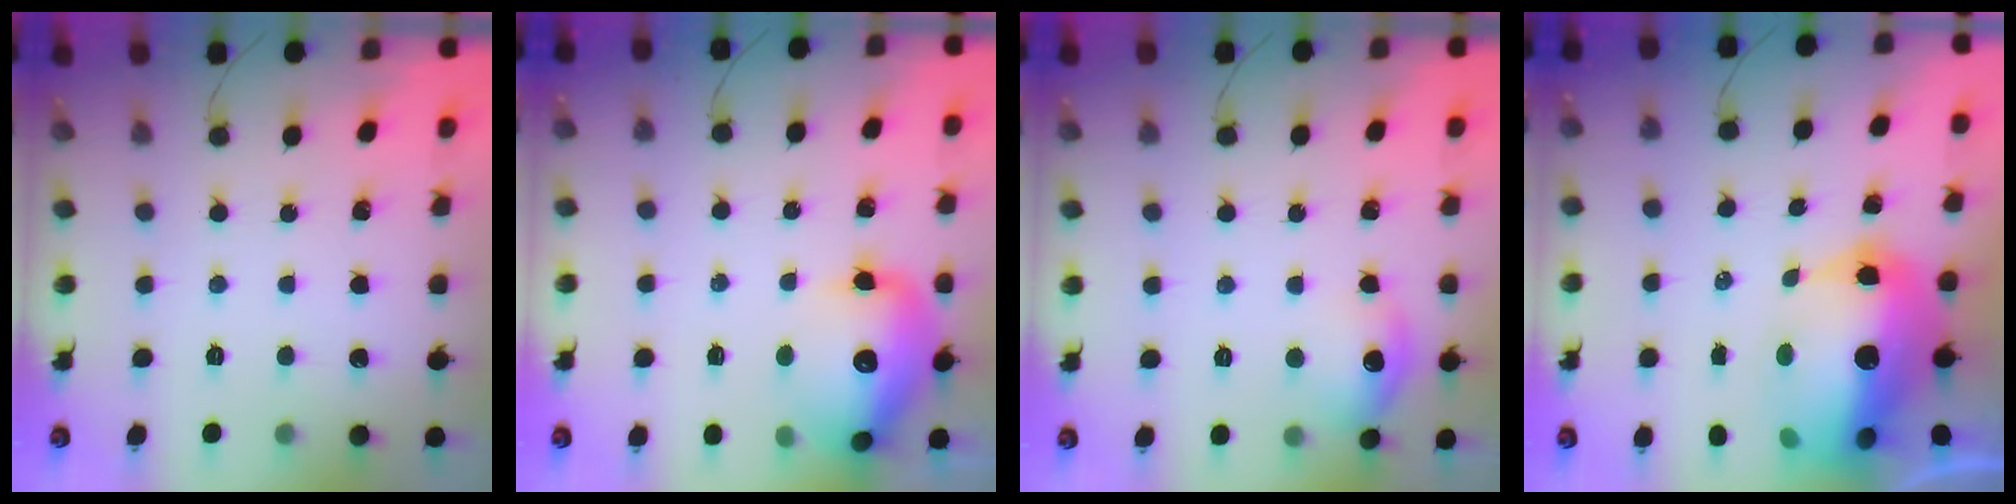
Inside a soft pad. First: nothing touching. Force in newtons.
{"total": 15.7, "press": 15.4, "slide": 3.4}
{"total": 9.6, "press": 9.3, "slide": 2.4}
{"total": 20.6, "press": 20.1, "slide": 4.6}